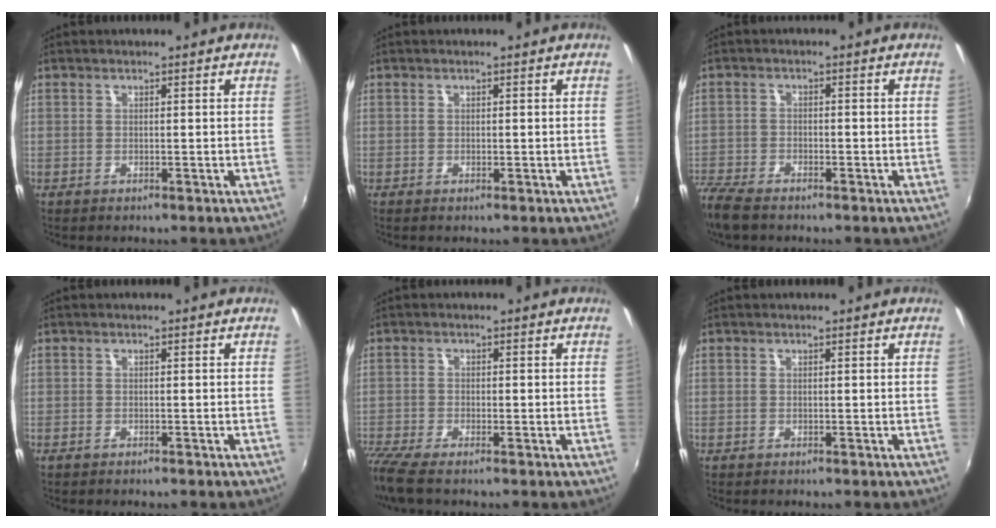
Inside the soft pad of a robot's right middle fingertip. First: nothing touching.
{"total": 0.0}
{"total": 8.2, "force": [-6.6, 2.9, 4.0], "torque": [-0.112, -0.028, -0.128]}
{"total": 0.9, "force": [-0.7, 0.4, 0.4], "torque": [-0.009, -0.003, -0.014]}
{"total": 5.7, "force": [-4.4, 1.1, 3.5], "torque": [-0.094, -0.021, -0.086]}
{"total": 0.0}